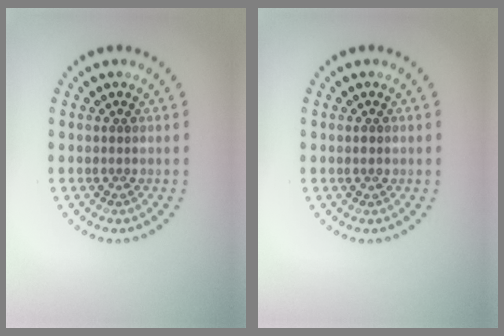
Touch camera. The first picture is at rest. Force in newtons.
{"total": 0.7, "press": 0.7, "slide": 0.1}